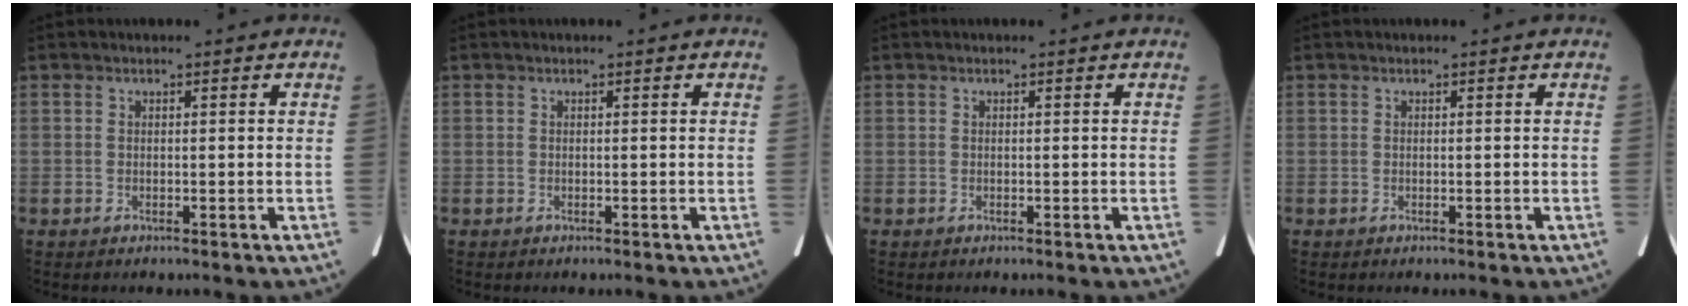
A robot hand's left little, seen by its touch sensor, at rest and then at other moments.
{"total": 0.0}
{"total": 0.0}
{"total": 0.0}